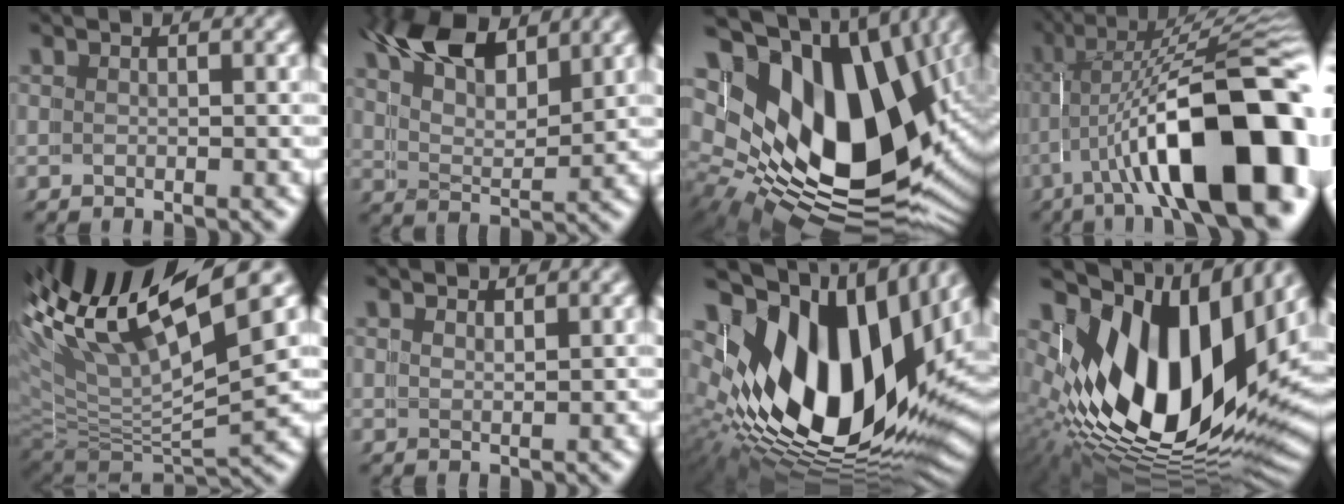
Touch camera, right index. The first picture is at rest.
{"total": 8.5, "force": [5.9, 4.2, 4.5], "torque": [-0.109, -0.009, 0.094]}
{"total": 22.8, "force": [1.0, 15.2, 16.9], "torque": [-0.307, -0.051, 0.032]}
{"total": 17.7, "force": [-3.2, 6.9, 15.9], "torque": [-0.247, -0.024, -0.036]}
{"total": 16.2, "force": [4.5, 10.4, 11.6], "torque": [-0.218, -0.013, 0.073]}
{"total": 2.0, "force": [1.8, -0.2, -0.8], "torque": [0.011, -0.015, 0.038]}
{"total": 21.9, "force": [1.9, 13.1, 17.5], "torque": [-0.310, -0.031, 0.047]}
{"total": 19.5, "force": [1.3, 11.5, 15.8], "torque": [-0.285, -0.036, 0.041]}